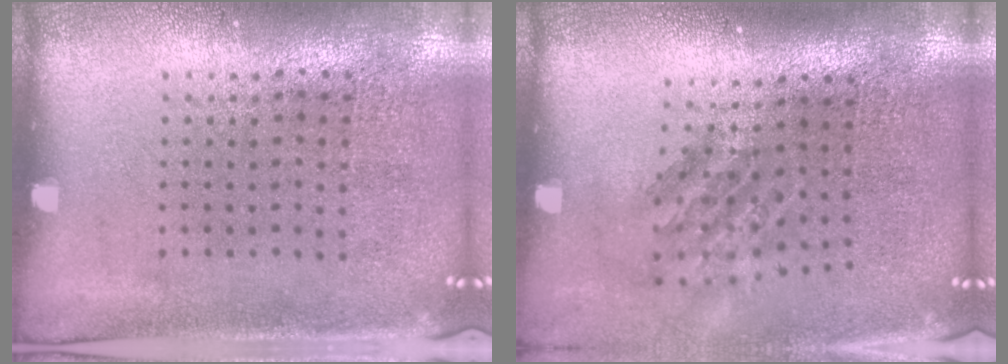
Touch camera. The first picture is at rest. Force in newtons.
{"total": 1.6, "press": 1.1, "slide": 1.1}